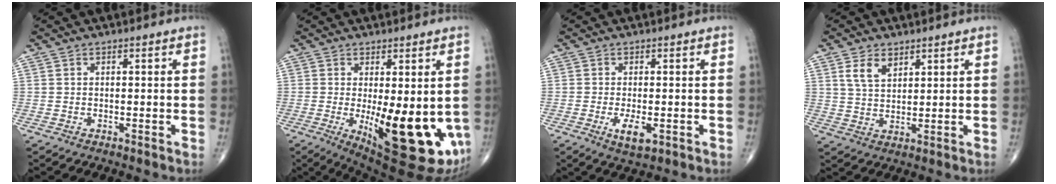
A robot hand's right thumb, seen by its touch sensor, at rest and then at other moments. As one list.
[{"total": 16.9, "force": [-2.9, 6.0, 15.6], "torque": [-0.195, -0.031, -0.018]}, {"total": 4.7, "force": [-1.5, 2.0, 4.0], "torque": [-0.071, -0.007, -0.022]}, {"total": 5.1, "force": [2.7, 3.0, 3.1], "torque": [-0.046, -0.015, 0.055]}]